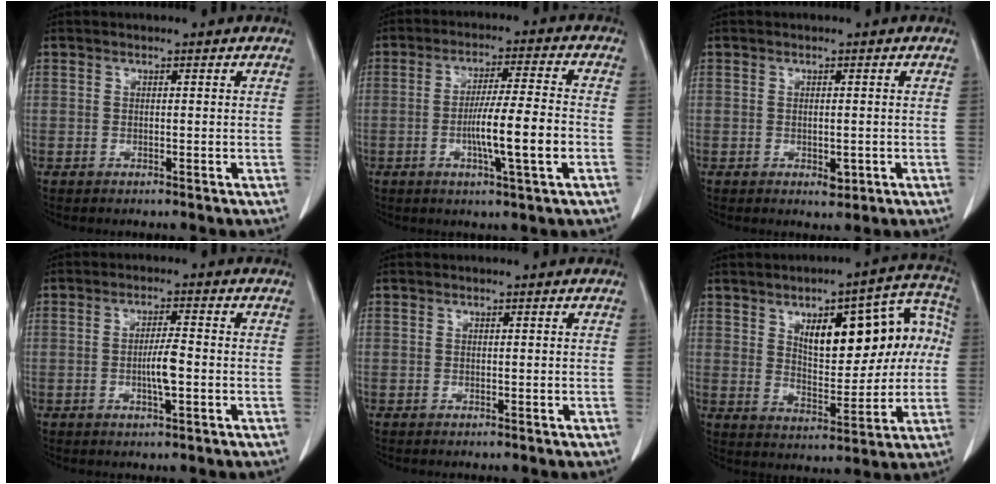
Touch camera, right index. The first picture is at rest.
{"total": 9.5, "force": [-2.5, -0.2, 9.2], "torque": [-0.159, -0.003, -0.044]}
{"total": 1.8, "force": [-0.5, 0.8, 1.5], "torque": [-0.025, -0.004, -0.001]}
{"total": 4.1, "force": [-0.9, 0.4, 4.0], "torque": [-0.075, -0.003, -0.016]}
{"total": 0.0}
{"total": 15.6, "force": [3.5, 6.5, 13.8], "torque": [-0.173, 0.041, 0.058]}